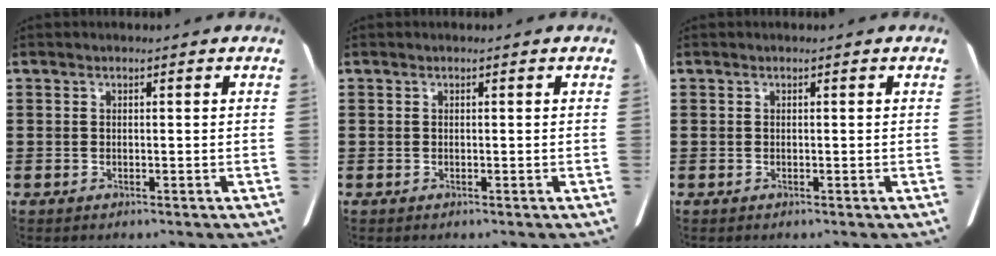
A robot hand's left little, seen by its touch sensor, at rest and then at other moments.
{"total": 0.0}
{"total": 0.0}